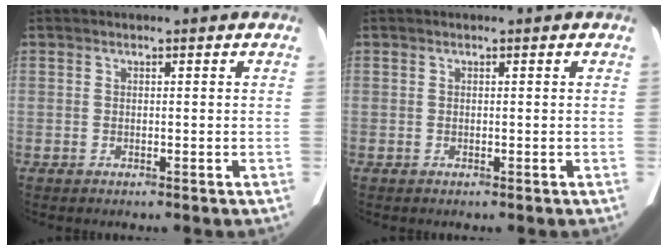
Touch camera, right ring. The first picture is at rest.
{"total": 0.0}